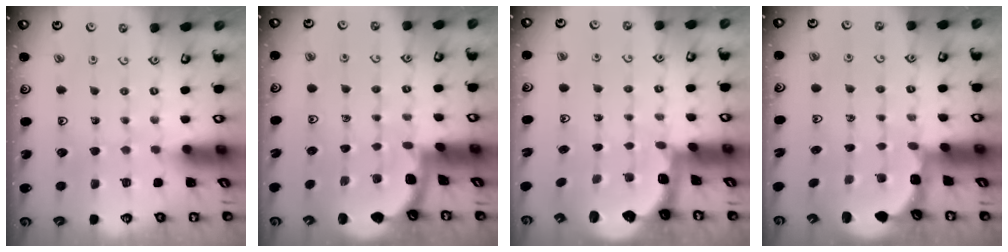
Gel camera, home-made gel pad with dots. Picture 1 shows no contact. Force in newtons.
{"total": 1.9, "press": 1.9, "slide": 0.0}
{"total": 2.6, "press": 2.1, "slide": 1.7}
{"total": 2.7, "press": 2.4, "slide": 1.4}